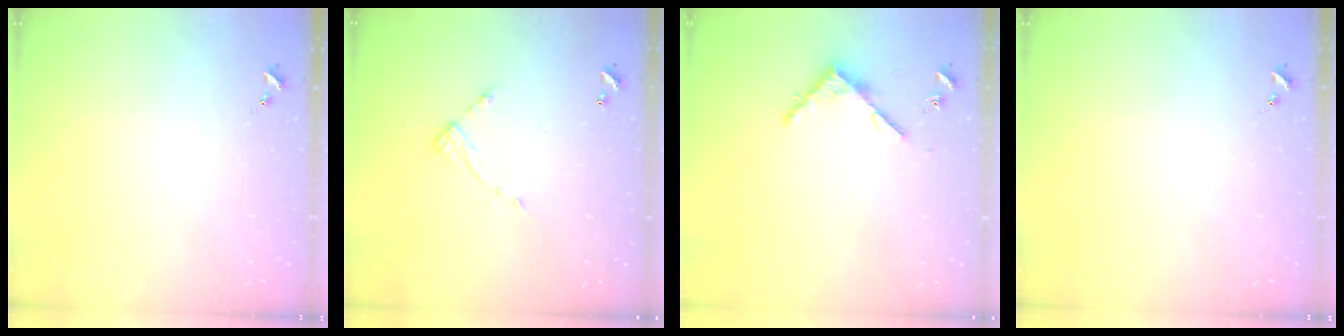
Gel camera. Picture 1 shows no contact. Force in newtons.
{"total": 6.6, "press": 6.6, "slide": 0.5}
{"total": 3.7, "press": 3.7, "slide": 0.3}
{"total": 0.0}